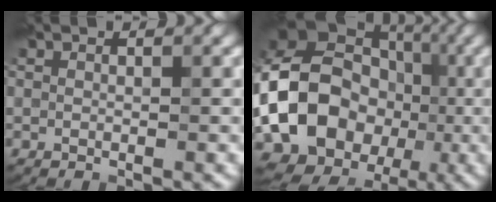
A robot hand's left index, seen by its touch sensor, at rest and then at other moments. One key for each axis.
{"total": 18.5, "fx": -3.8, "fy": 15.8, "fz": 9.0, "tx": -0.173, "ty": 0.001, "tz": -0.086}